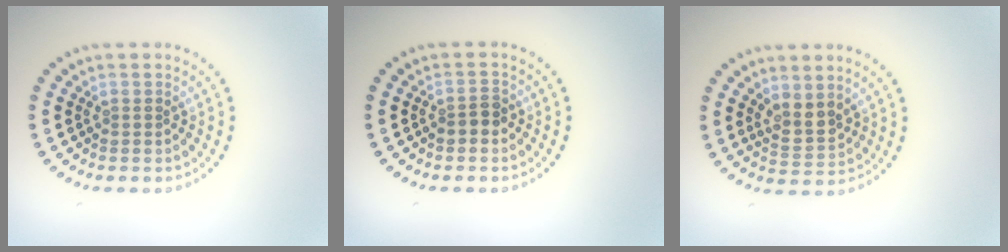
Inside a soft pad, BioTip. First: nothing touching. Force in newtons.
{"total": 1.5, "press": 1.4, "slide": 0.5}
{"total": 2.3, "press": 2.0, "slide": 1.2}